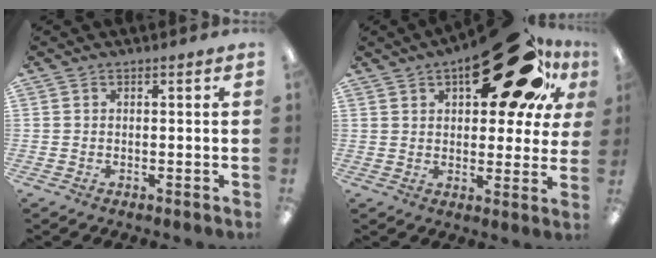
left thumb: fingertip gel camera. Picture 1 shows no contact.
{"total": 25.8, "force": [13.2, 11.9, 18.6], "torque": [-0.237, -0.063, 0.208]}